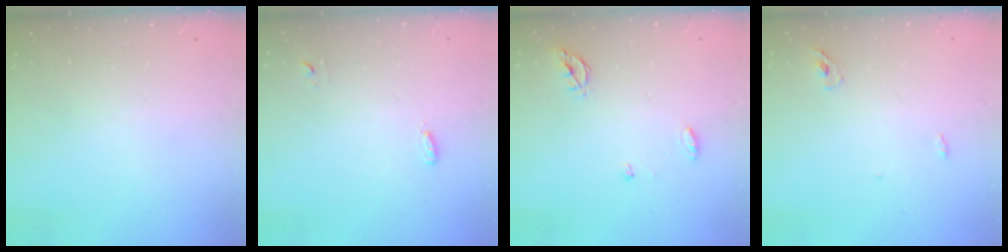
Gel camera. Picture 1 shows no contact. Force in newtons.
{"total": 2.8, "press": 2.7, "slide": 0.6}
{"total": 4.4, "press": 4.4, "slide": 0.4}
{"total": 6.0, "press": 2.8, "slide": 5.3}